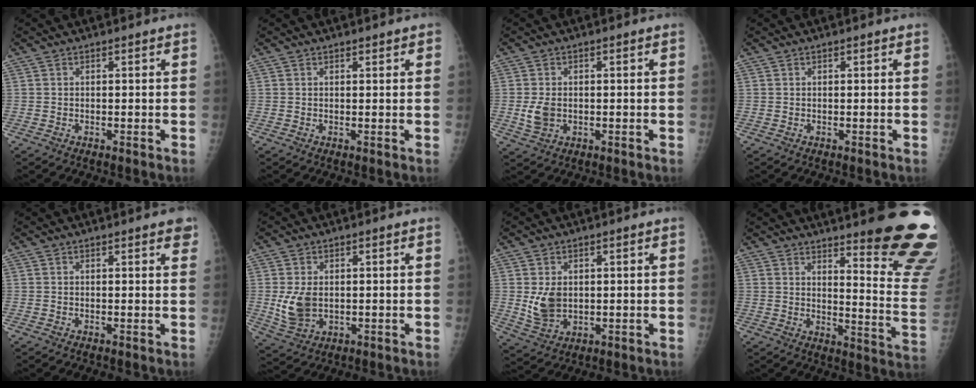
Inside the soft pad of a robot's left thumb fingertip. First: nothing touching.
{"total": 1.1, "force": [0.8, 0.5, 0.6], "torque": [-0.002, -0.002, 0.008]}
{"total": 4.1, "force": [-0.4, 2.9, 2.8], "torque": [-0.056, -0.003, -0.003]}
{"total": 0.0}
{"total": 2.8, "force": [1.7, 0.8, 2.1], "torque": [-0.015, -0.001, 0.017]}
{"total": 6.9, "force": [0.1, 4.7, 5.1], "torque": [-0.094, -0.008, 0.013]}
{"total": 6.3, "force": [0.6, 4.6, 4.3], "torque": [-0.067, -0.010, 0.026]}
{"total": 18.9, "force": [14.1, 2.2, 12.4], "torque": [-0.128, -0.130, 0.179]}